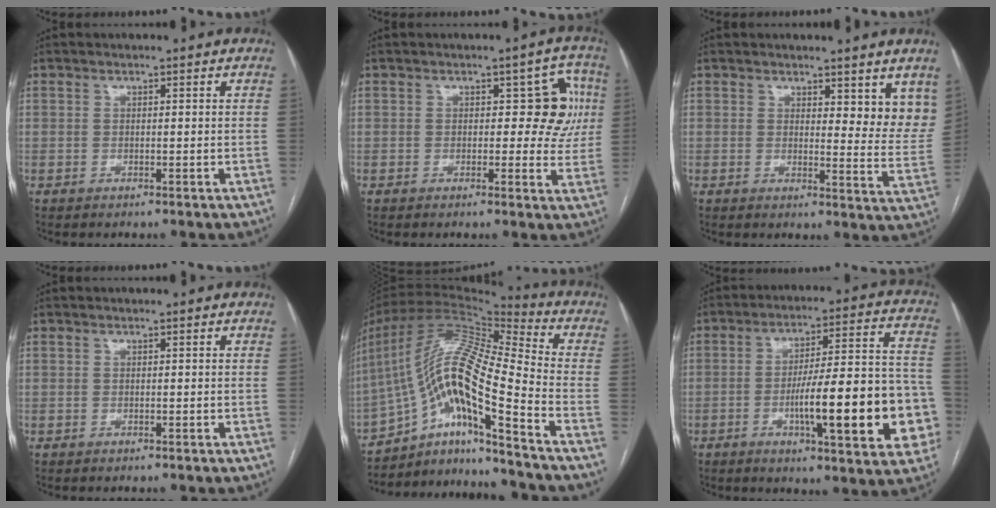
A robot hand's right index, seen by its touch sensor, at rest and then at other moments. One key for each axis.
{"total": 7.5, "fx": 1.1, "fy": 3.9, "fz": 6.3, "tx": -0.053, "ty": 0.027, "tz": 0.013}
{"total": 8.2, "fx": 6.2, "fy": 2.9, "fz": 4.5, "tx": -0.043, "ty": -0.028, "tz": 0.064}
{"total": 0.0}
{"total": 18.8, "fx": -10.4, "fy": 1.5, "fz": 15.6, "tx": -0.319, "ty": 0.013, "tz": -0.185}
{"total": 20.0, "fx": -5.3, "fy": 3.4, "fz": 18.9, "tx": -0.221, "ty": 0.028, "tz": -0.065}